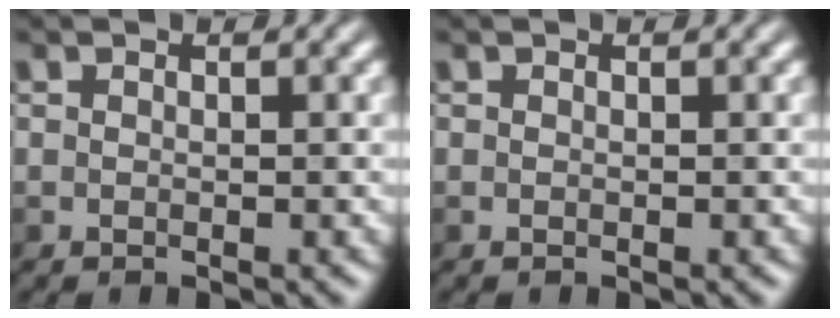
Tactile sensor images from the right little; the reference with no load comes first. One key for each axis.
{"total": 0.0}